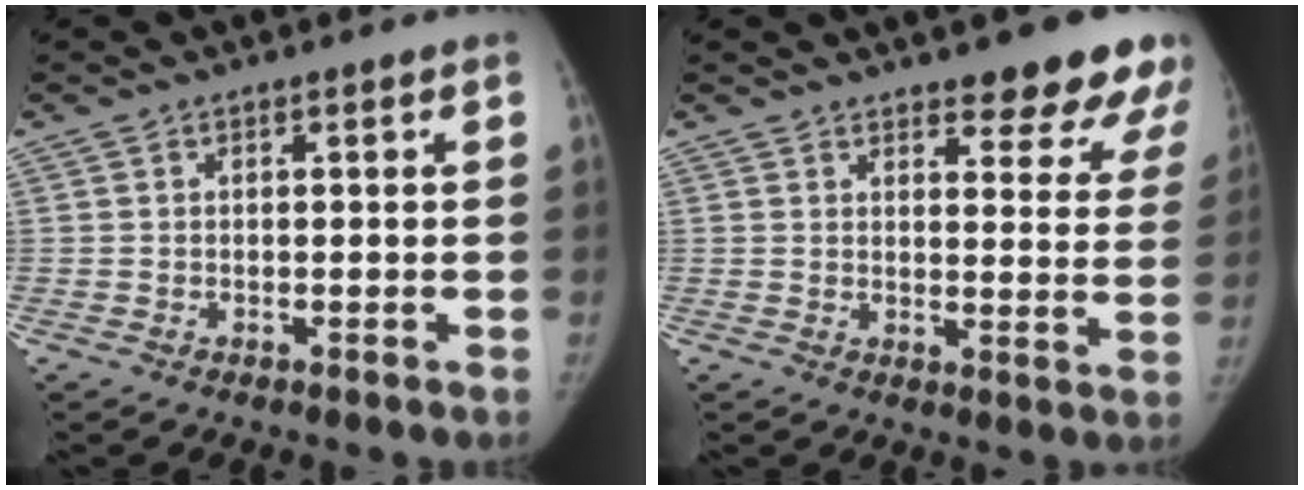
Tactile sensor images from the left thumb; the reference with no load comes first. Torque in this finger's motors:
{"motor_torque": [1.03, 0.12, 0.20, -0.65, 0.02]}